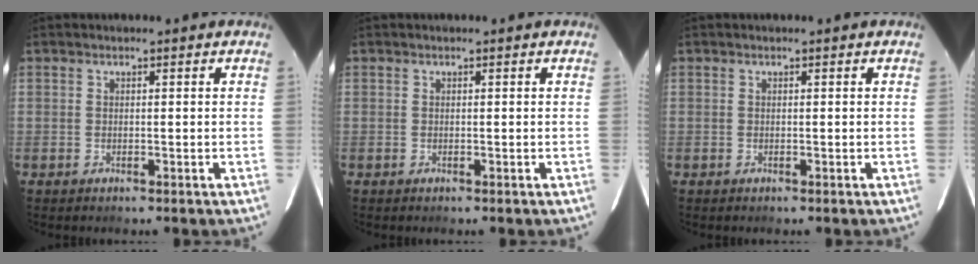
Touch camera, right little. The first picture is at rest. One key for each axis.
{"total": 0.0}
{"total": 0.0}